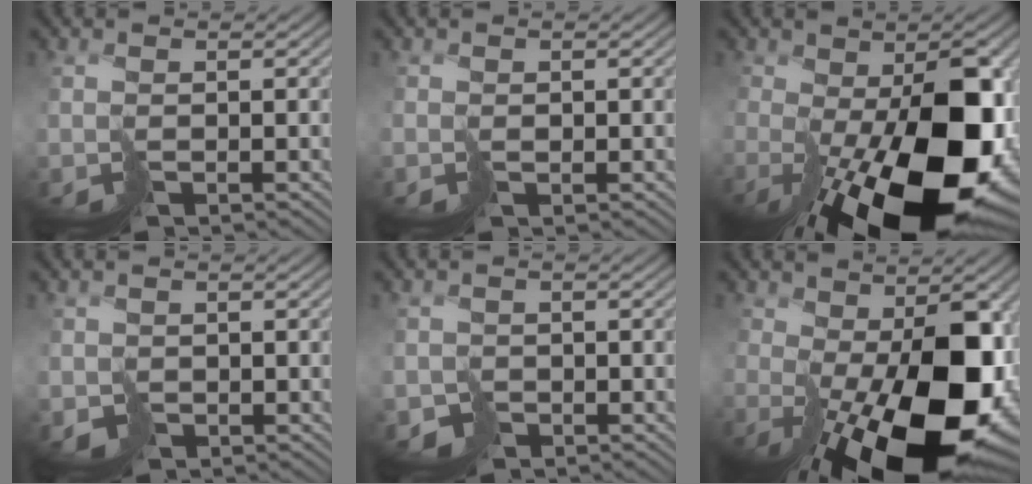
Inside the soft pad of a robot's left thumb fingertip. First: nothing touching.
{"total": 0.6, "force": [0.4, 0.1, -0.5], "torque": [0.012, 0.003, 0.008]}
{"total": 18.2, "force": [-4.5, 8.3, 15.5], "torque": [-0.207, -0.035, -0.046]}
{"total": 1.3, "force": [-0.5, 1.2, 0.0], "torque": [0.008, -0.002, -0.009]}
{"total": 1.8, "force": [-1.2, 1.3, -0.1], "torque": [0.013, -0.004, -0.024]}
{"total": 17.0, "force": [-2.7, 8.2, 14.6], "torque": [-0.195, -0.030, -0.018]}